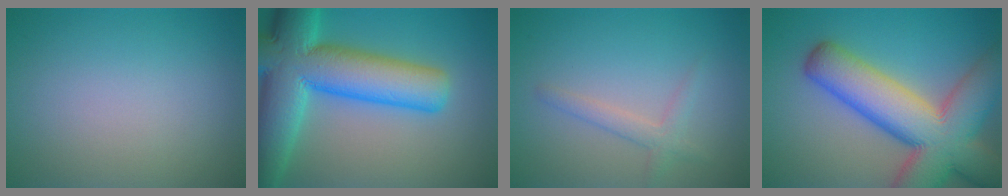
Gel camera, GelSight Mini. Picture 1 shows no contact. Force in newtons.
{"total": 13.3, "press": 13.3, "slide": 0.5}
{"total": 1.9, "press": 1.9, "slide": 0.1}
{"total": 13.4, "press": 13.4, "slide": 0.8}